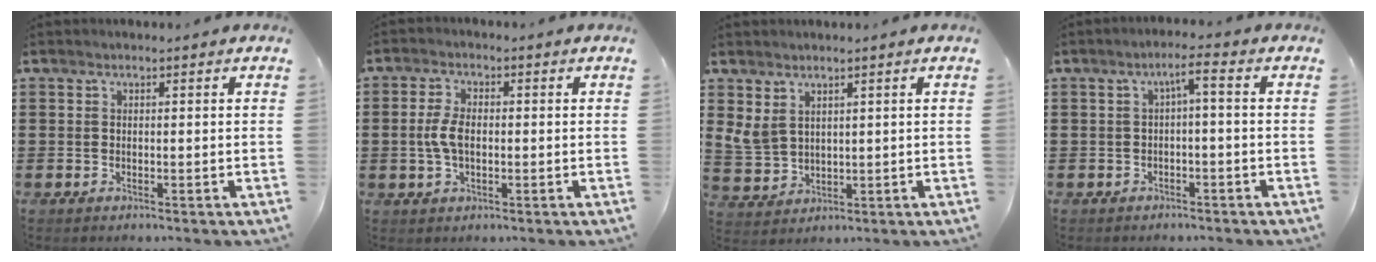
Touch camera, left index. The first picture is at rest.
{"total": 4.6, "force": [-0.1, 2.4, 3.9], "torque": [-0.097, -0.001, -0.008]}
{"total": 3.5, "force": [2.1, 2.2, 1.8], "torque": [-0.058, -0.001, 0.036]}
{"total": 2.7, "force": [-0.9, 0.4, 2.5], "torque": [-0.053, 0.012, -0.024]}